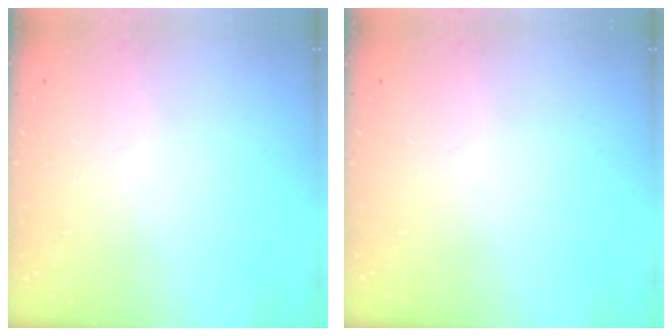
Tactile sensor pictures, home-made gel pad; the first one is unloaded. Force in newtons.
{"total": 0.0}